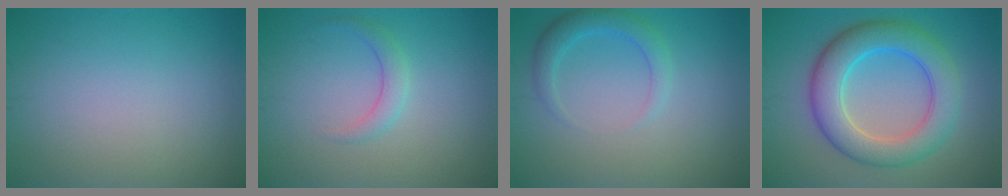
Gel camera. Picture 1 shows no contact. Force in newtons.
{"total": 1.7, "press": 1.7, "slide": 0.1}
{"total": 2.6, "press": 2.6, "slide": 0.2}
{"total": 7.6, "press": 7.6, "slide": 0.2}